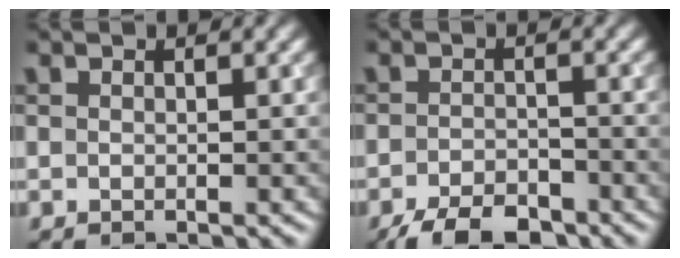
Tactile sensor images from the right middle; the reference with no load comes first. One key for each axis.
{"total": 5.2, "fx": -4.0, "fy": 1.9, "fz": 2.6, "tx": -0.036, "ty": -0.003, "tz": -0.071}